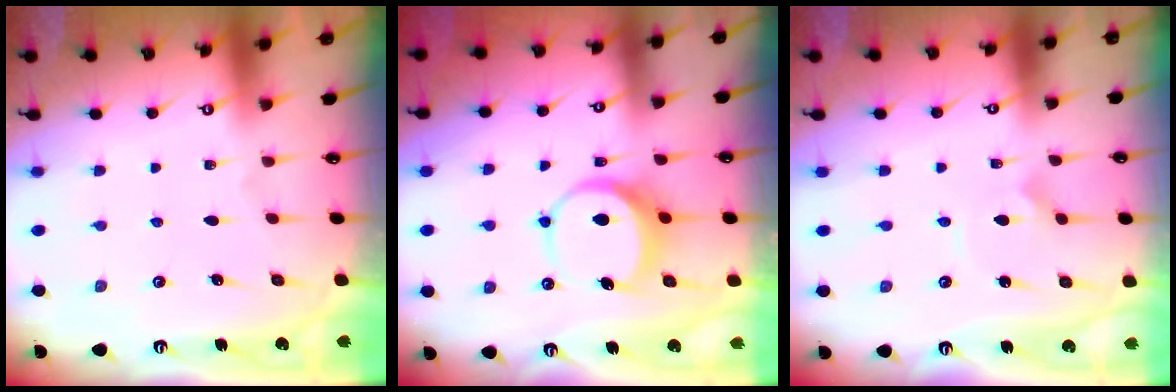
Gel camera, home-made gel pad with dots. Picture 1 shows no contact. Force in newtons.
{"total": 7.7, "press": 7.7, "slide": 0.9}
{"total": 2.9, "press": 2.9, "slide": 0.0}